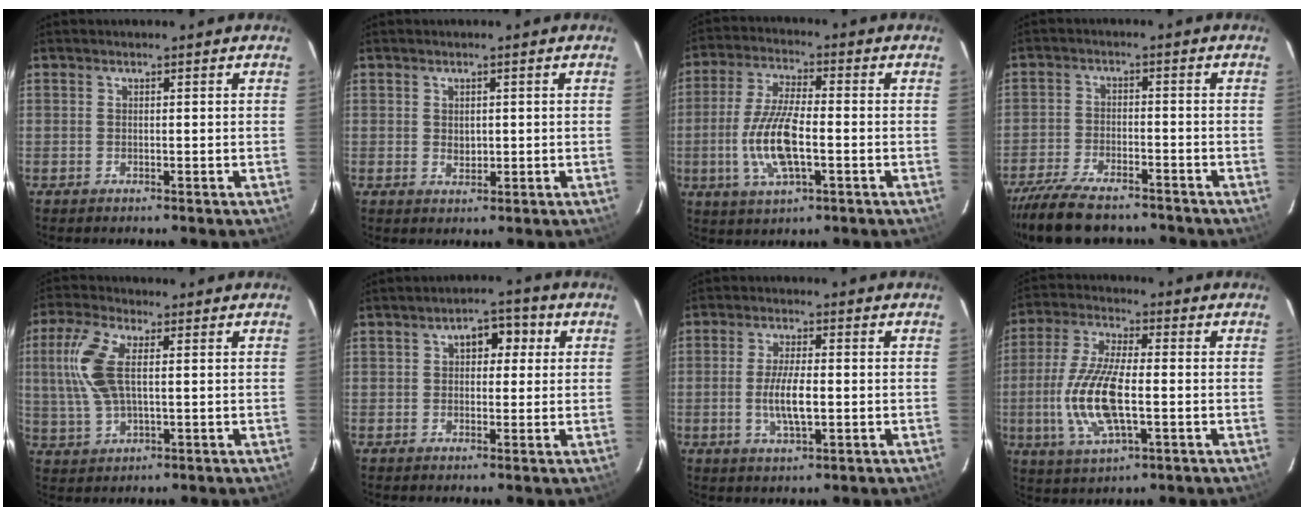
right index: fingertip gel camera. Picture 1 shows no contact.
{"total": 1.8, "force": [0.2, 1.6, 1.0], "torque": [-0.012, 0.000, 0.006]}
{"total": 11.8, "force": [-2.6, 3.7, 10.8], "torque": [-0.225, -0.003, -0.051]}
{"total": 15.0, "force": [-12.5, 4.5, 6.8], "torque": [-0.158, -0.021, -0.207]}
{"total": 10.4, "force": [1.8, 4.6, 9.2], "torque": [-0.203, 0.013, 0.036]}
{"total": 5.0, "force": [1.4, 3.2, 3.6], "torque": [-0.050, 0.023, 0.021]}
{"total": 6.5, "force": [-1.0, 1.9, 6.1], "torque": [-0.120, -0.005, -0.017]}
{"total": 13.8, "force": [-2.4, 4.8, 12.7], "torque": [-0.271, -0.005, -0.047]}